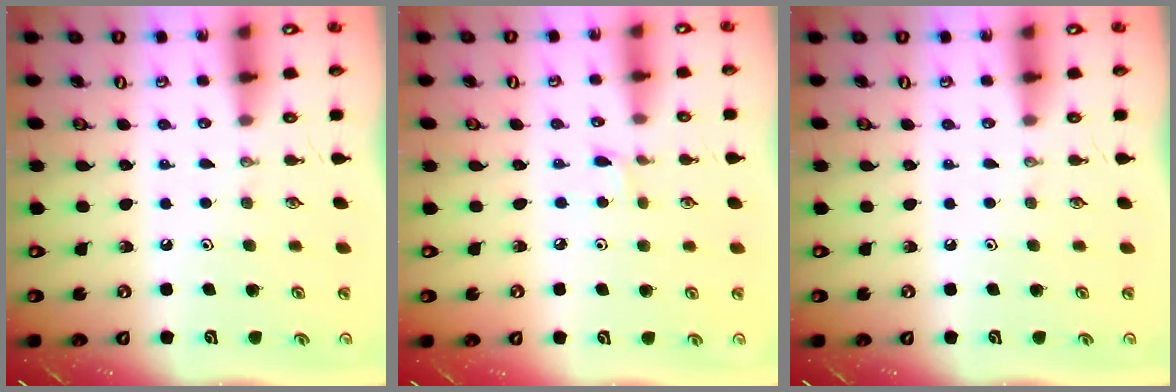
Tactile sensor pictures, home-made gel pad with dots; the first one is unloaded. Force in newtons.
{"total": 1.4, "press": 1.4, "slide": 0.2}
{"total": 0.0}